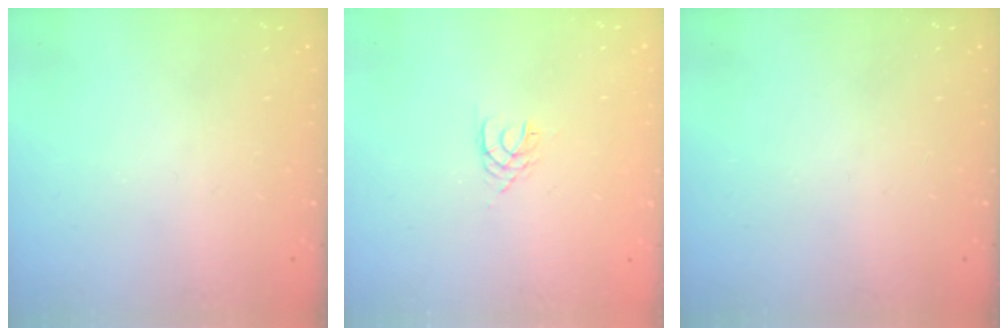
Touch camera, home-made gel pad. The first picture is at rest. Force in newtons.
{"total": 2.0, "press": 1.9, "slide": 0.3}
{"total": 0.0}